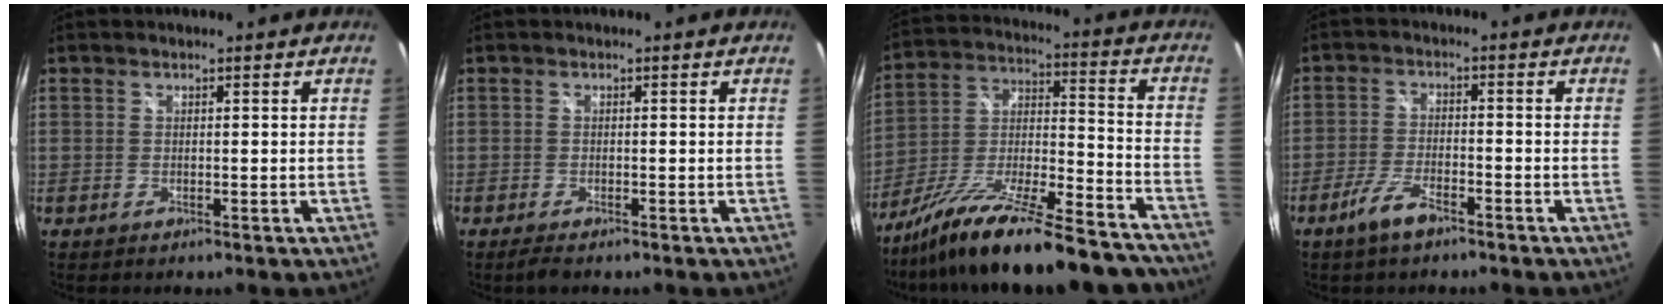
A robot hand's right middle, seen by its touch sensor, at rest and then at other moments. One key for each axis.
{"total": 1.9, "fx": -1.5, "fy": 0.4, "fz": 1.1, "tx": -0.022, "ty": -0.008, "tz": -0.026}
{"total": 25.9, "fx": -20.6, "fy": 5.7, "fz": 14.5, "tx": -0.252, "ty": -0.028, "tz": -0.312}
{"total": 5.6, "fx": -4.0, "fy": 1.6, "fz": 3.6, "tx": -0.089, "ty": -0.005, "tz": -0.075}